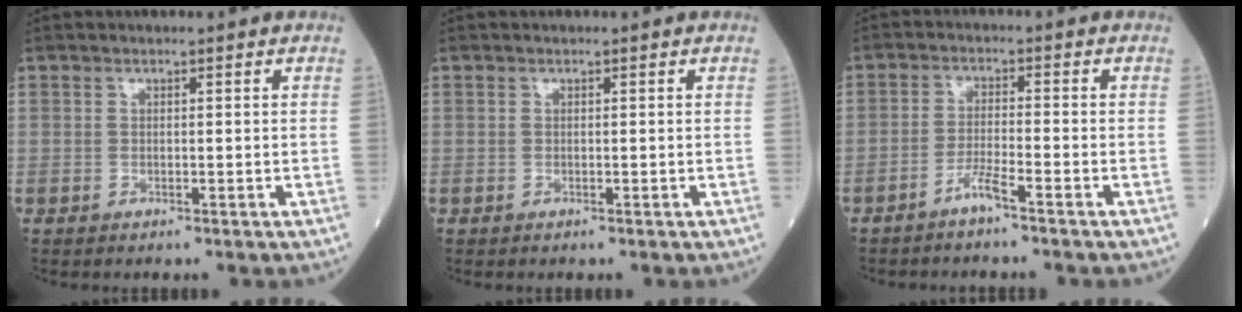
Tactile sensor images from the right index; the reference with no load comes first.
{"total": 0.0}
{"total": 3.0, "force": [-2.3, -0.3, 1.9], "torque": [-0.040, -0.002, -0.047]}